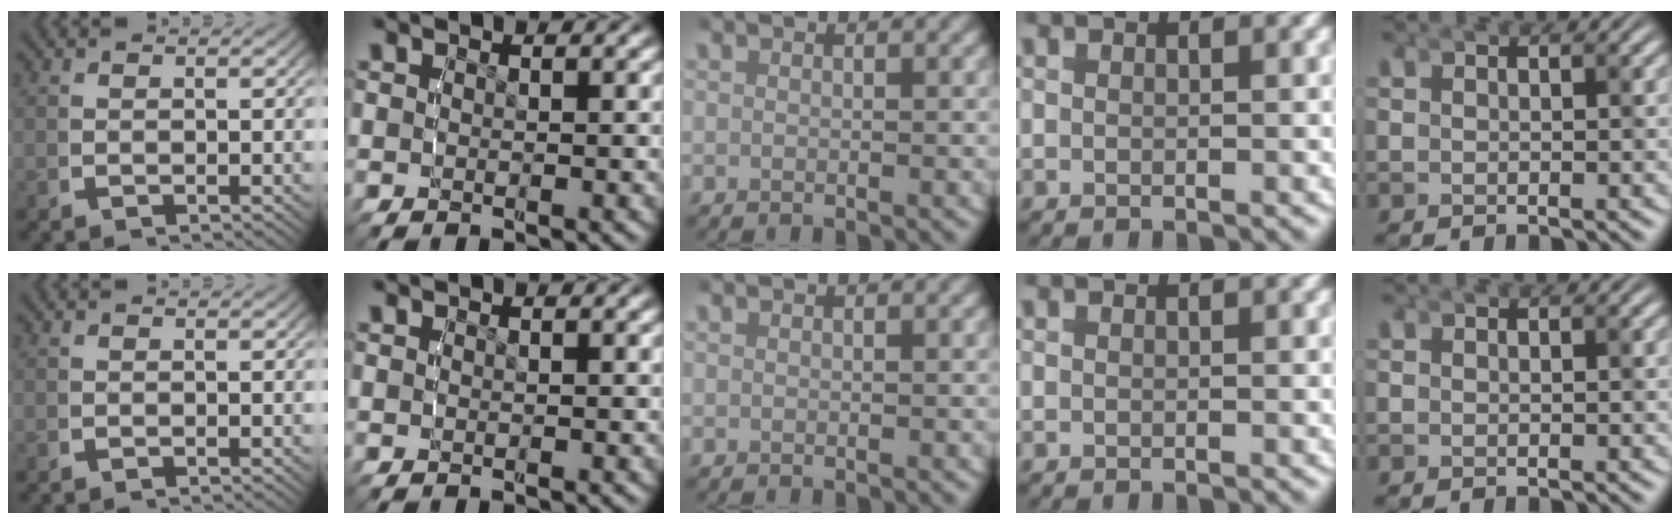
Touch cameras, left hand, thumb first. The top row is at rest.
{}